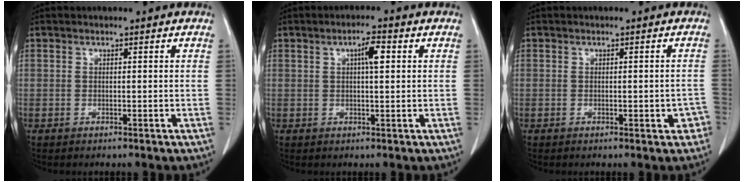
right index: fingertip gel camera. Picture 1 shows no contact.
{"total": 3.4, "force": [1.0, 0.6, 3.2], "torque": [-0.055, 0.006, 0.015]}
{"total": 2.6, "force": [-1.0, 1.1, 2.2], "torque": [-0.019, 0.012, -0.006]}